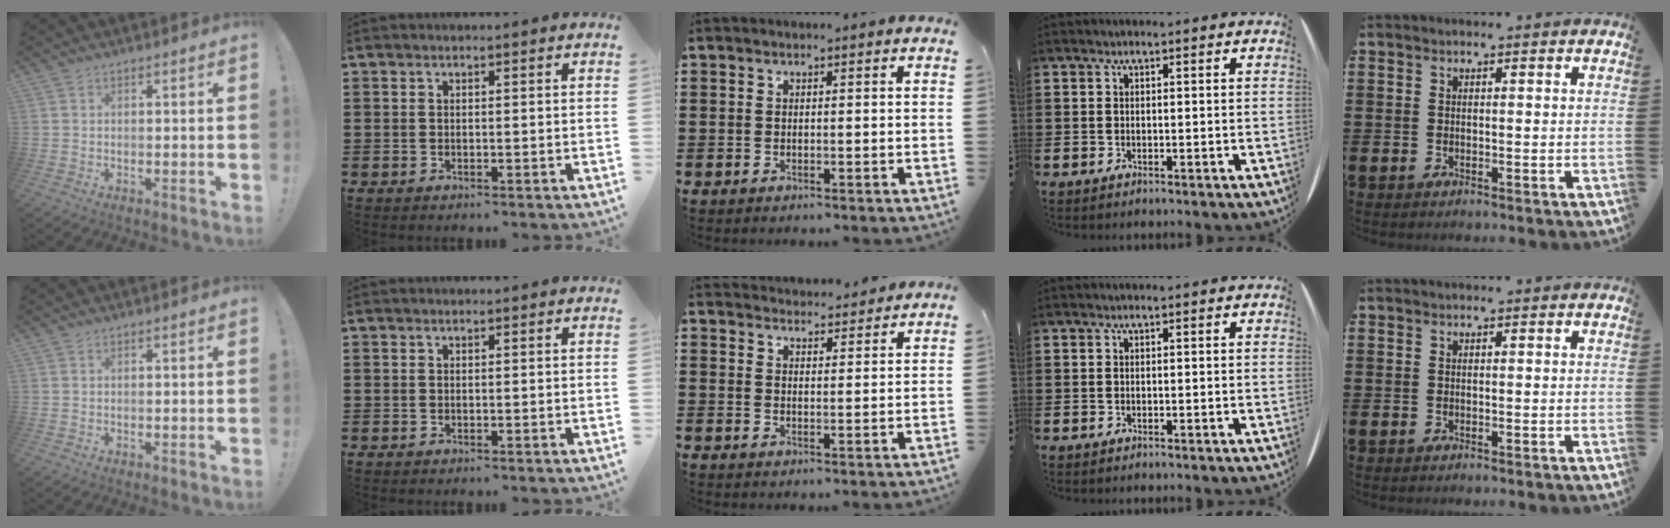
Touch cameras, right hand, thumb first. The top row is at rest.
{"middle": {"total": 3.2, "force": [3.2, 0.0, -0.4], "torque": [-0.001, -0.015, 0.059]}}